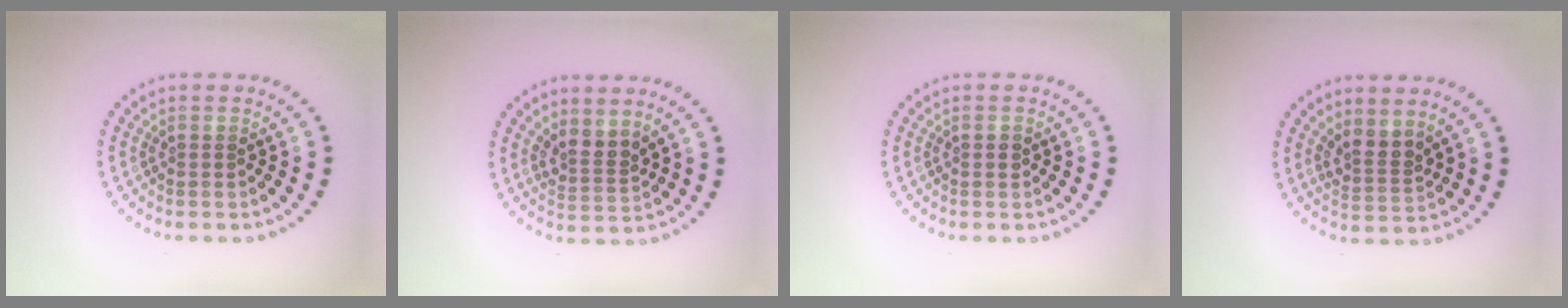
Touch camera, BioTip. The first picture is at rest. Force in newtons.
{"total": 2.4, "press": 1.7, "slide": 1.6}
{"total": 0.9, "press": 0.9, "slide": 0.1}
{"total": 2.4, "press": 1.8, "slide": 1.7}